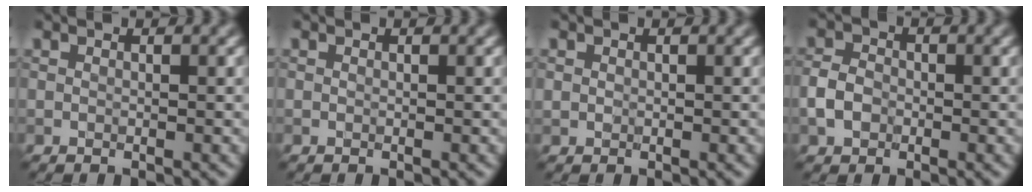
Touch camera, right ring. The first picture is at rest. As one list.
[{"total": 0.0}, {"total": 0.7, "force": [0.1, 0.7, 0.2], "torque": [-0.002, -0.001, 0.002]}, {"total": 2.6, "force": [-0.8, 2.0, 1.4], "torque": [-0.026, 0.002, -0.021]}]